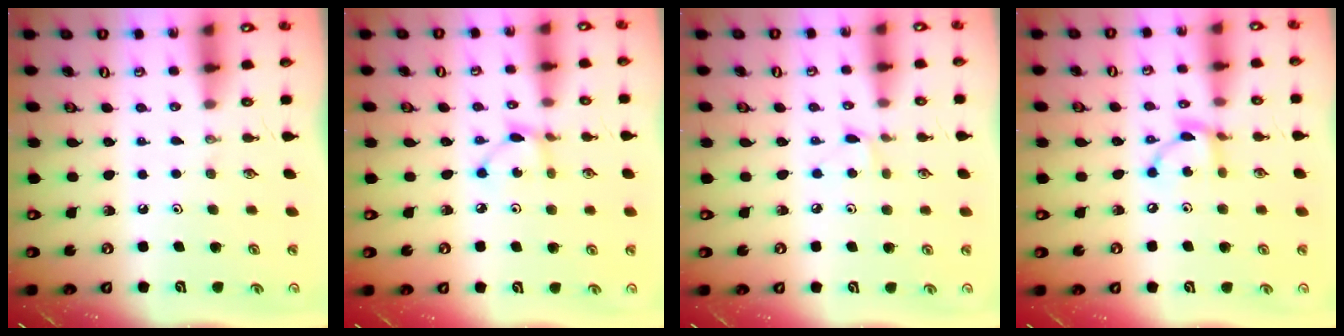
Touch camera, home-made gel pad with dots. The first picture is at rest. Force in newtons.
{"total": 2.7, "press": 2.7, "slide": 0.1}
{"total": 4.0, "press": 4.0, "slide": 0.5}
{"total": 9.6, "press": 9.6, "slide": 0.6}